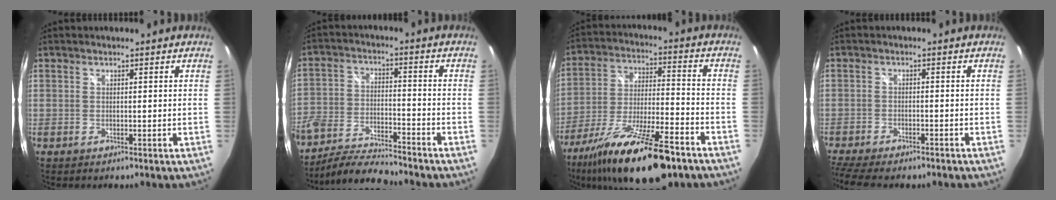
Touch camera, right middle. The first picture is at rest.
{"total": 11.8, "force": [-10.1, 2.8, 5.4], "torque": [-0.117, -0.017, -0.186]}
{"total": 22.7, "force": [-15.9, 5.4, 15.2], "torque": [-0.286, -0.049, -0.263]}
{"total": 10.5, "force": [-8.8, 2.6, 5.1], "torque": [-0.125, -0.037, -0.144]}